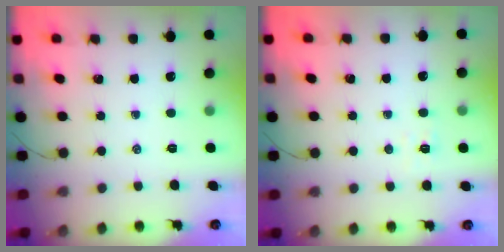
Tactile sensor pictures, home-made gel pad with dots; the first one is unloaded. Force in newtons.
{"total": 2.8, "press": 2.7, "slide": 0.8}